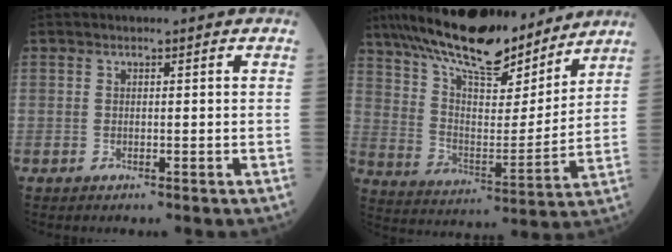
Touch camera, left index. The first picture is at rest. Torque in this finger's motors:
{"motor_torque": [0.98, -1.15, 1.05, 0.21]}